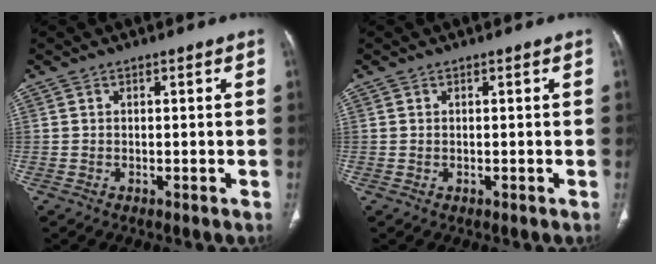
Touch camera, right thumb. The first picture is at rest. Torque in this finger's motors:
{"motor_torque": [0.05, -0.05, -0.38, -0.15, 0.07]}